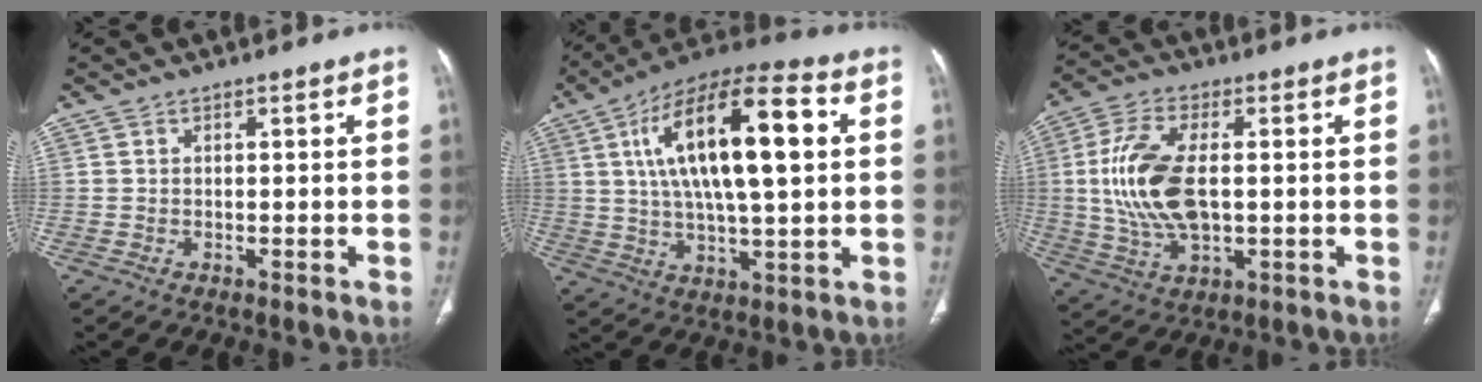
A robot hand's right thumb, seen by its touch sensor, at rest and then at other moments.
{"total": 22.4, "force": [4.8, 8.0, 20.3], "torque": [-0.344, 0.014, 0.075]}
{"total": 14.7, "force": [0.6, 7.5, 12.6], "torque": [-0.262, 0.000, 0.016]}